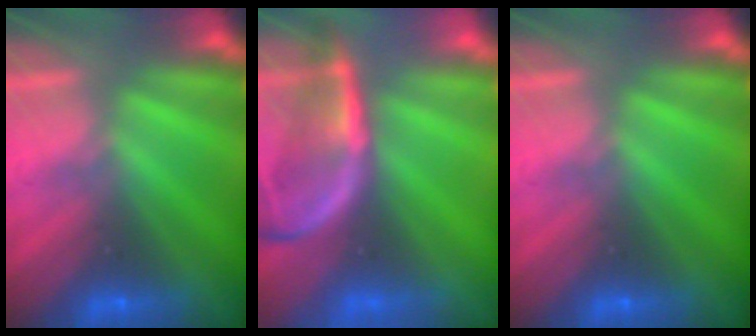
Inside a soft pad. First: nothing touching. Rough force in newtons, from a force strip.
{"total": 2.3}
{"total": 0.0}